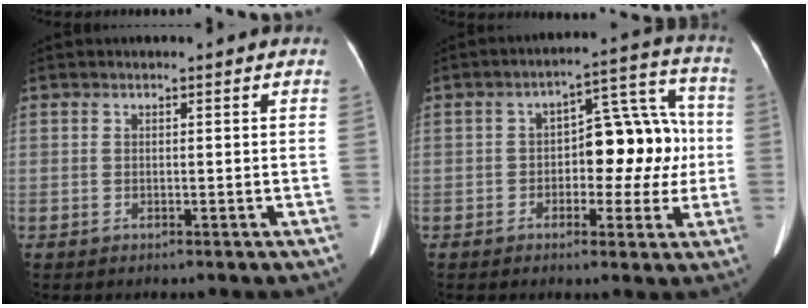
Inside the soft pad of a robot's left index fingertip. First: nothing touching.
{"total": 10.8, "force": [-0.7, 5.2, 9.4], "torque": [-0.125, 0.043, -0.005]}